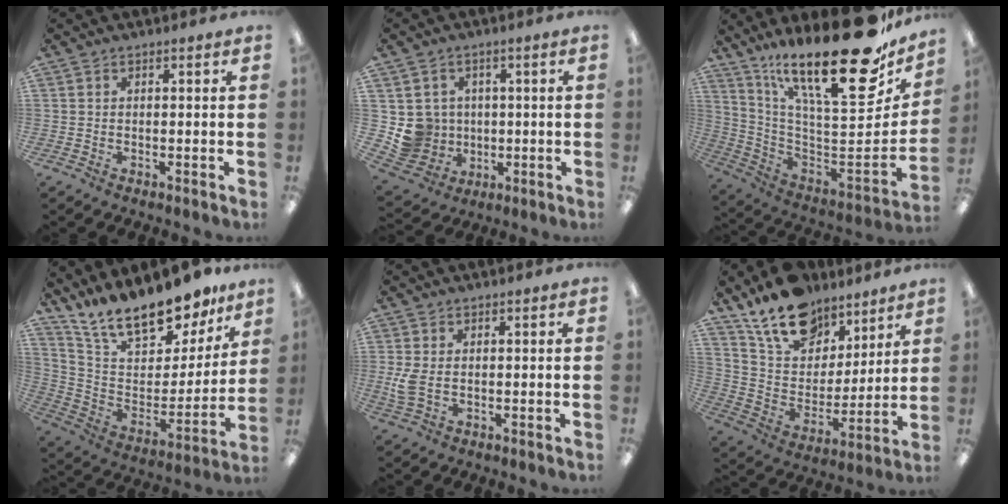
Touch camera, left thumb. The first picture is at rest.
{"total": 7.6, "force": [0.7, 7.6, 0.8], "torque": [-0.040, -0.002, 0.025]}
{"total": 29.5, "force": [20.2, 8.0, 20.0], "torque": [-0.296, -0.152, 0.332]}
{"total": 19.8, "force": [16.5, 6.7, 8.5], "torque": [-0.159, -0.119, 0.289]}
{"total": 4.3, "force": [0.2, 2.6, 3.4], "torque": [-0.075, -0.003, -0.001]}
{"total": 17.1, "force": [13.1, 9.2, 6.0], "torque": [-0.117, -0.082, 0.243]}